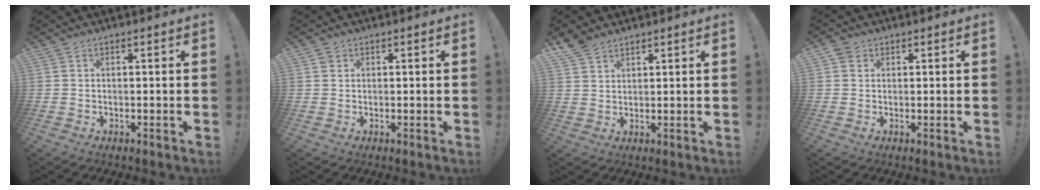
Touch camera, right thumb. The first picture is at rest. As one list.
[{"total": 0.9, "force": [0.6, 0.7, 0.2], "torque": [0.002, -0.002, 0.011]}, {"total": 4.6, "force": [3.8, 2.1, 1.5], "torque": [-0.024, -0.021, 0.072]}, {"total": 2.2, "force": [1.2, 1.8, 0.6], "torque": [-0.009, -0.001, 0.023]}]